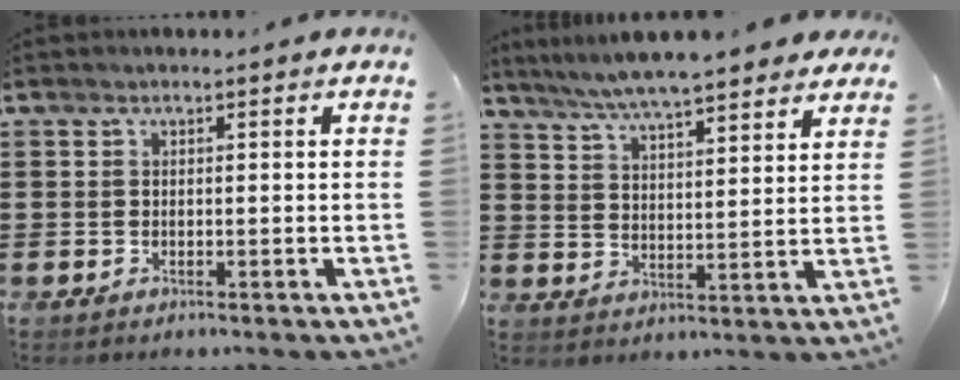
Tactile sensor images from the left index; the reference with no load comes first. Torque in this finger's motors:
{"motor_torque": [1.03, -1.11, 0.58, 0.21]}